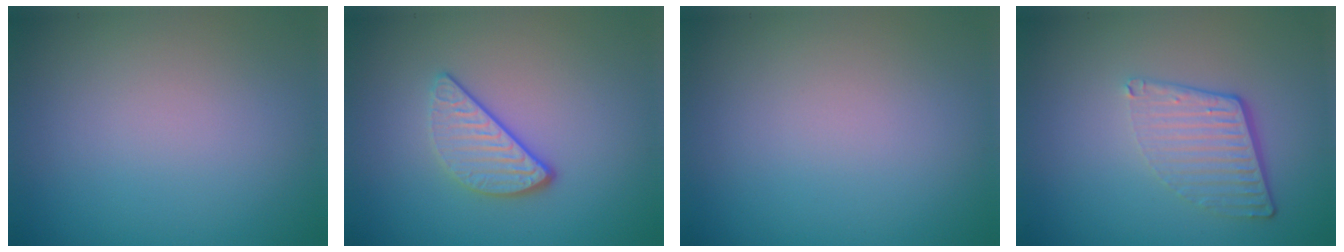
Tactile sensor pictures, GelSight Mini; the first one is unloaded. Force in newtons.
{"total": 3.2, "press": 2.5, "slide": 1.9}
{"total": 0.0}
{"total": 4.2, "press": 2.7, "slide": 3.2}